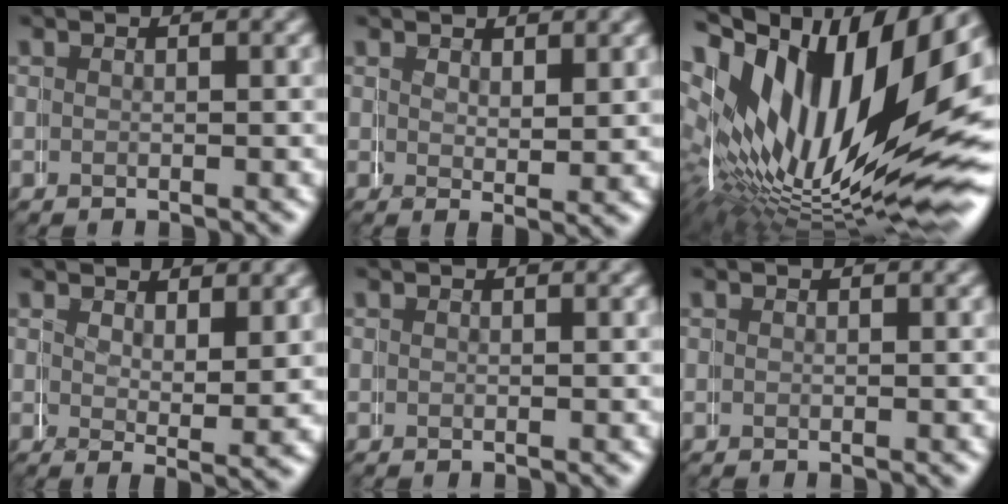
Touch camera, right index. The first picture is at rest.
{"total": 1.7, "force": [1.2, 0.5, 1.0], "torque": [-0.018, -0.014, 0.024]}
{"total": 21.2, "force": [-0.5, 13.1, 16.7], "torque": [-0.274, -0.006, -0.007]}
{"total": 3.1, "force": [1.2, 1.1, 2.6], "torque": [-0.045, -0.022, 0.024]}
{"total": 0.0}
{"total": 0.0}